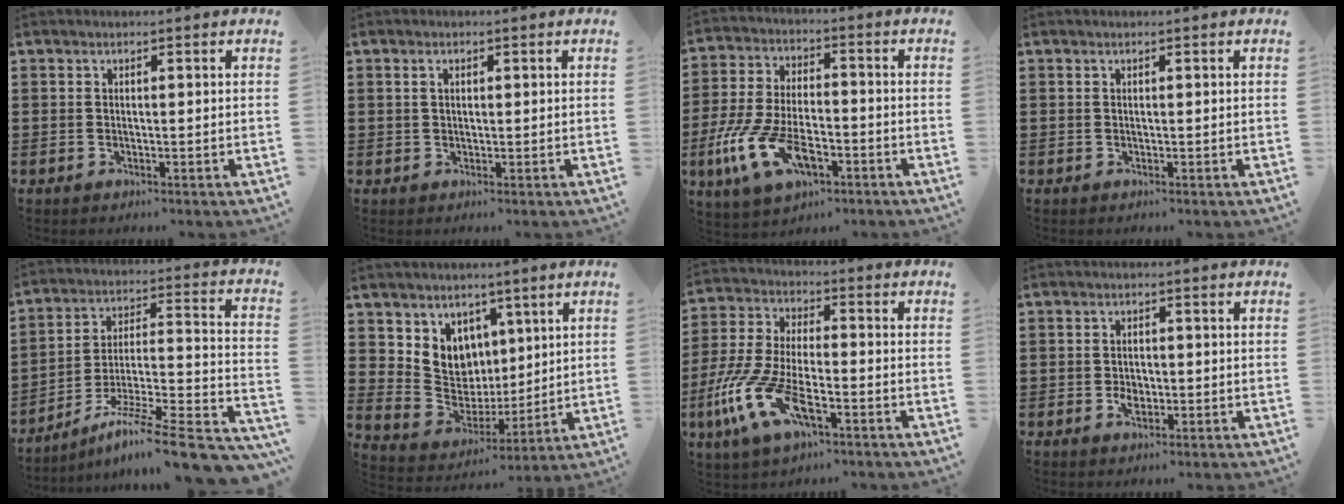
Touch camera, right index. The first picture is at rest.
{"total": 1.2, "force": [0.4, 0.8, 0.8], "torque": [-0.018, 0.008, 0.006]}
{"total": 11.4, "force": [-5.3, 5.5, 8.5], "torque": [-0.203, -0.001, -0.101]}
{"total": 0.0}
{"total": 11.4, "force": [-8.4, 0.5, 7.7], "torque": [-0.112, 0.006, -0.153]}
{"total": 7.8, "force": [3.4, 7.0, 0.7], "torque": [-0.054, -0.033, 0.070]}
{"total": 11.4, "force": [-5.4, 4.6, 8.9], "torque": [-0.220, -0.010, -0.108]}
{"total": 2.1, "force": [-0.6, 1.3, 1.5], "torque": [-0.028, 0.002, -0.009]}